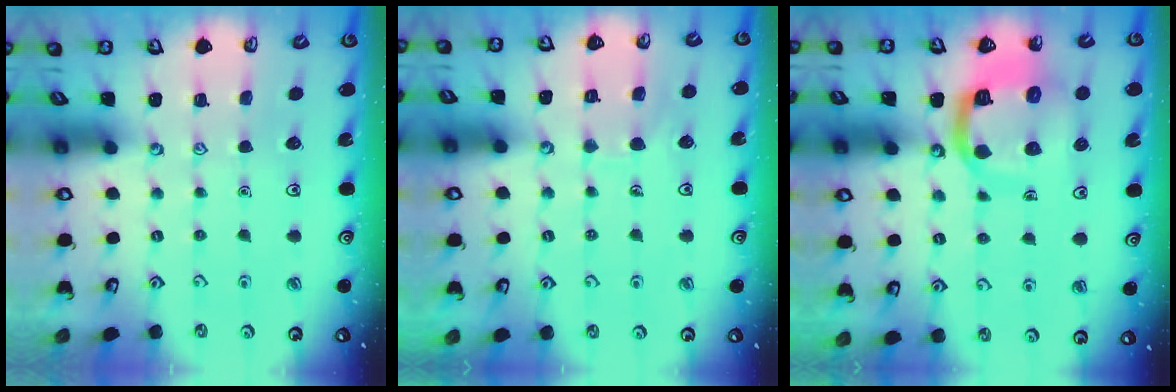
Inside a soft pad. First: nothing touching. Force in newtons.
{"total": 6.7, "press": 6.7, "slide": 0.4}
{"total": 11.9, "press": 11.8, "slide": 1.2}